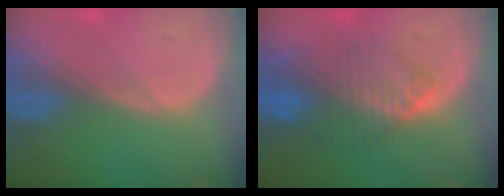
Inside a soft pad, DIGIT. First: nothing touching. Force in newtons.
{"total": 7.9, "press": 7.3, "slide": 2.9}